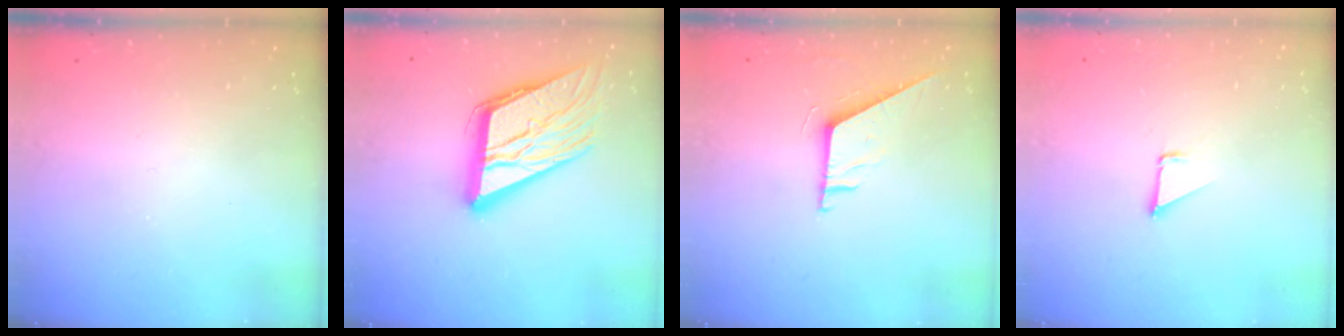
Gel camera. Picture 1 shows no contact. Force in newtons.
{"total": 18.6, "press": 18.4, "slide": 2.2}
{"total": 5.4, "press": 5.4, "slide": 0.5}
{"total": 1.1, "press": 1.1, "slide": 0.1}